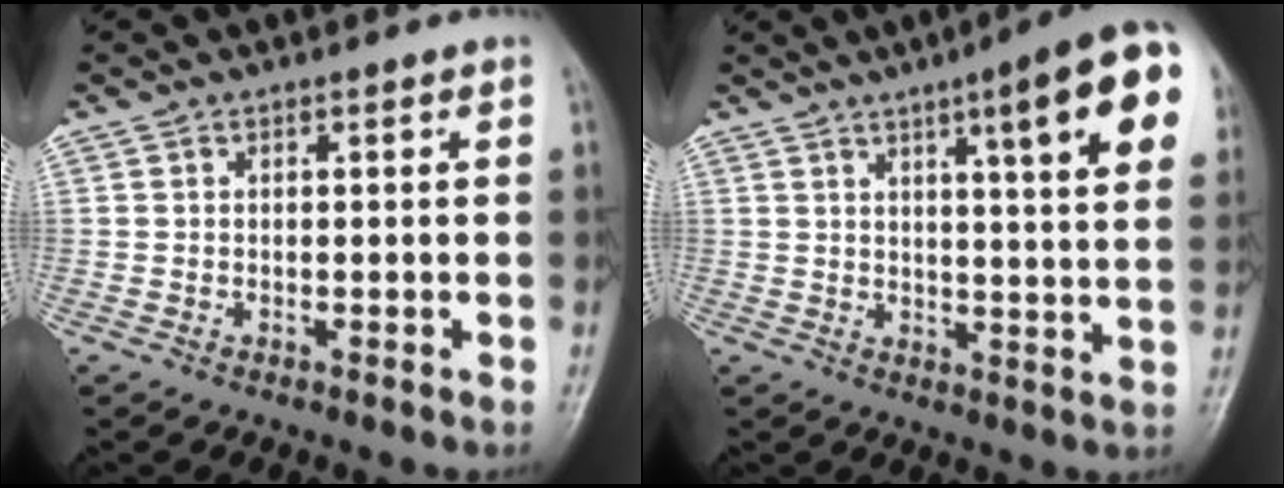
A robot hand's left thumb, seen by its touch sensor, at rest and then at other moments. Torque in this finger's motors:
{"motor_torque": [2.11, 2.08, 1.32, -1.46, 0.36]}